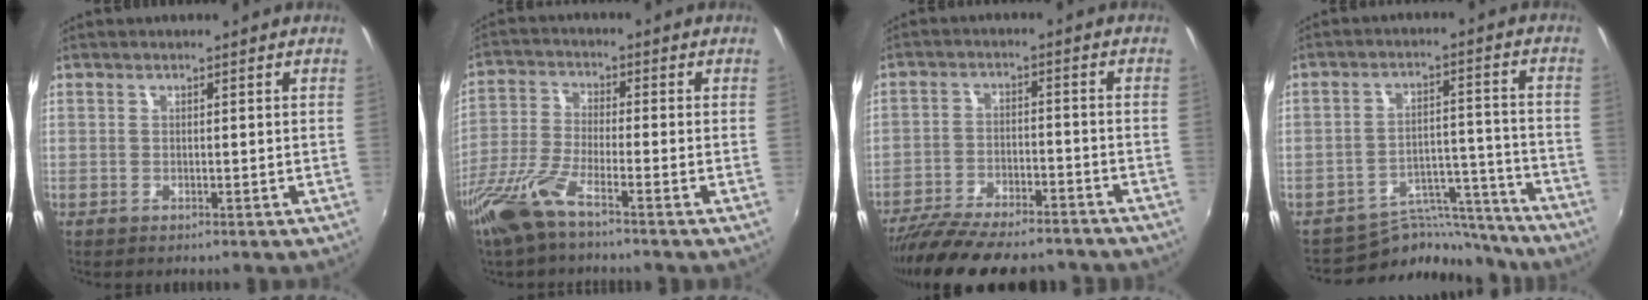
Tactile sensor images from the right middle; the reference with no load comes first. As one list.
[{"total": 9.3, "force": [-6.5, 1.2, 6.5], "torque": [-0.145, -0.020, -0.130]}, {"total": 18.8, "force": [-16.1, 4.8, 8.3], "torque": [-0.168, -0.030, -0.241]}, {"total": 11.7, "force": [-11.3, 3.1, 0.9], "torque": [-0.010, 0.034, -0.168]}]